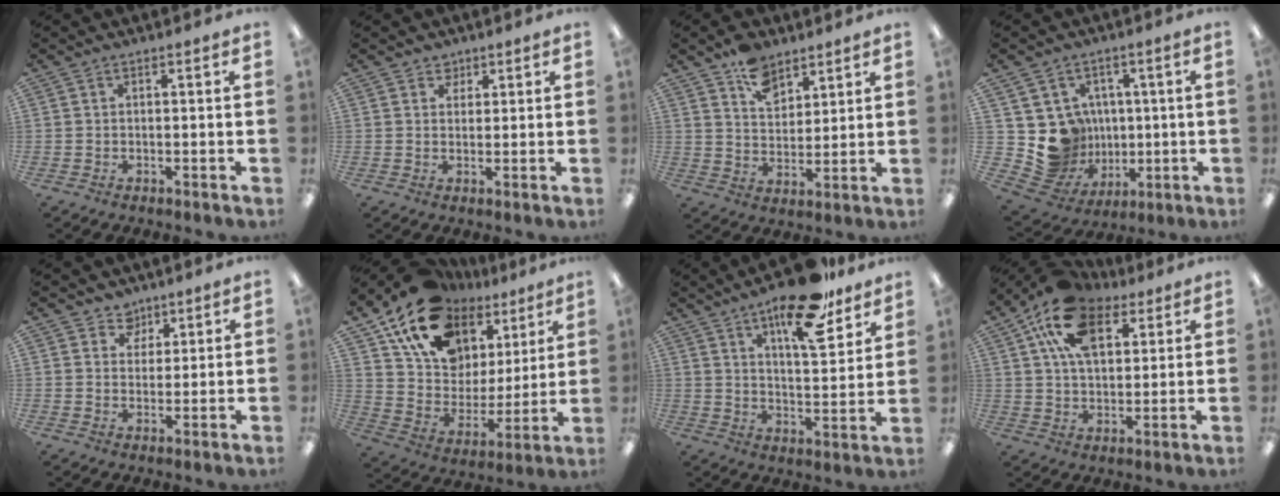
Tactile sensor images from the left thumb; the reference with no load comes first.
{"total": 3.0, "force": [2.1, 2.1, 0.2], "torque": [0.006, -0.007, 0.037]}
{"total": 9.2, "force": [6.4, 5.5, 3.5], "torque": [-0.053, -0.032, 0.118]}
{"total": 11.5, "force": [0.7, 11.2, 2.3], "torque": [-0.071, -0.016, 0.030]}
{"total": 3.6, "force": [2.6, 2.5, 0.3], "torque": [0.001, -0.008, 0.047]}
{"total": 17.6, "force": [12.4, 10.7, 6.4], "torque": [-0.130, -0.081, 0.226]}
{"total": 17.6, "force": [12.3, 5.8, 11.2], "torque": [-0.168, -0.068, 0.200]}
{"total": 16.6, "force": [8.9, 9.5, 10.3], "torque": [-0.194, -0.011, 0.164]}